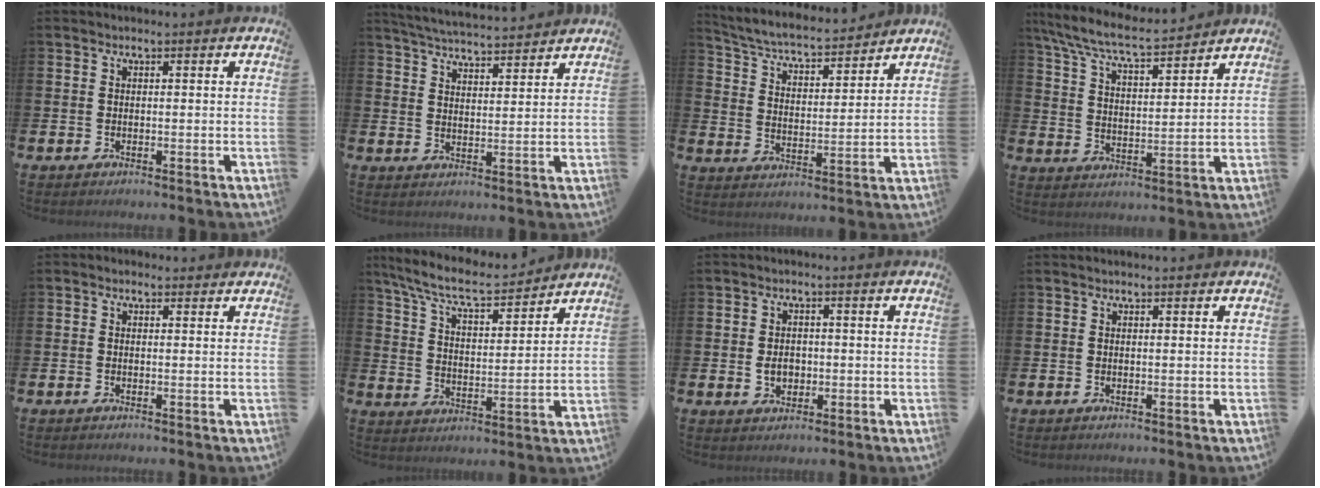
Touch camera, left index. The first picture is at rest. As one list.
[{"total": 5.0, "force": [5.0, 0.2, 0.4], "torque": [-0.028, -0.031, 0.089]}, {"total": 5.4, "force": [5.2, 0.8, 1.3], "torque": [-0.053, -0.042, 0.085]}, {"total": 7.8, "force": [7.3, 0.8, 2.7], "torque": [-0.083, -0.045, 0.129]}, {"total": 0.5, "force": [0.2, 0.4, 0.2], "torque": [-0.002, 0.005, 0.002]}, {"total": 8.1, "force": [7.4, 1.4, 2.9], "torque": [-0.090, -0.045, 0.129]}, {"total": 2.7, "force": [-0.2, 2.1, 1.7], "torque": [-0.015, -0.001, -0.012]}, {"total": 0.0}]